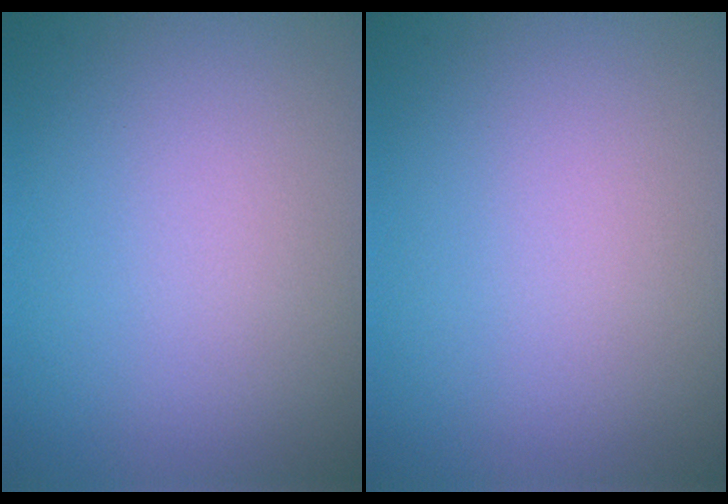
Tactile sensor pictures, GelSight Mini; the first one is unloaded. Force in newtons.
{"total": 0.0}